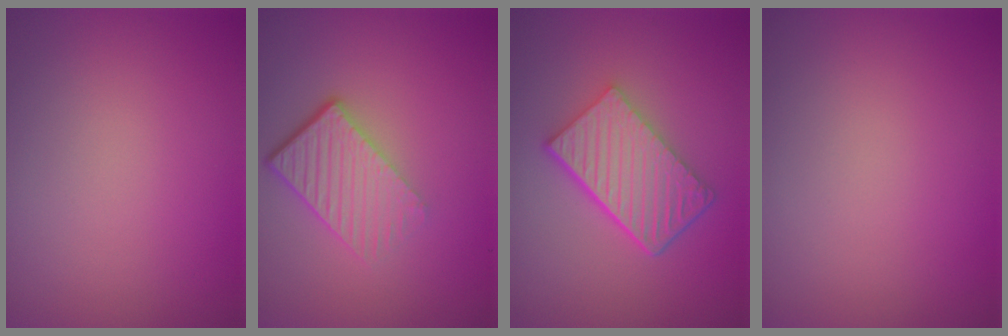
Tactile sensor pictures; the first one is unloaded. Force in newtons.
{"total": 4.6, "press": 2.9, "slide": 3.6}
{"total": 6.2, "press": 4.3, "slide": 4.4}
{"total": 0.0}